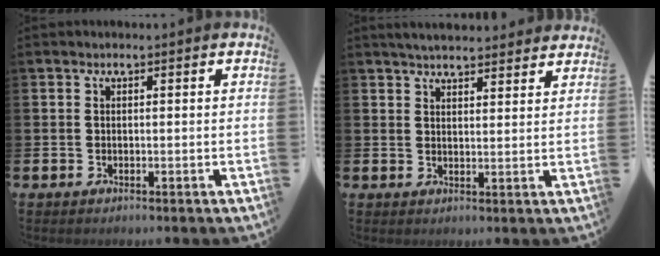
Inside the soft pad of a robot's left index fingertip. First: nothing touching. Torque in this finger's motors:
{"motor_torque": [0.86, -1.28, 0.13, 0.02]}